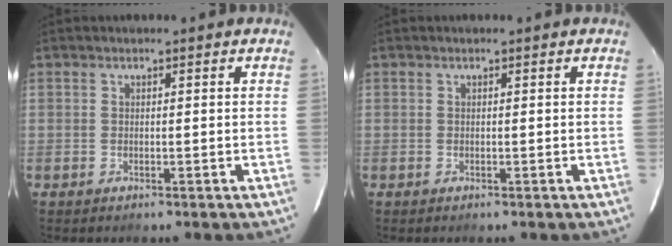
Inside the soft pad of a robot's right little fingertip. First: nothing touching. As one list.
[{"total": 0.0}]